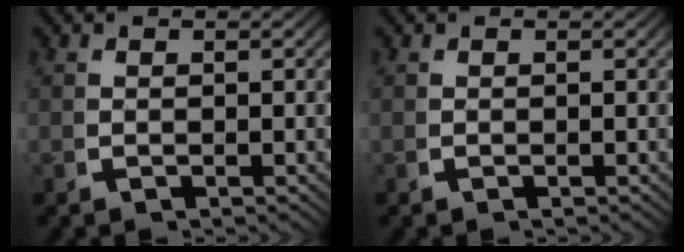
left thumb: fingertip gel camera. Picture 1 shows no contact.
{"total": 0.0}